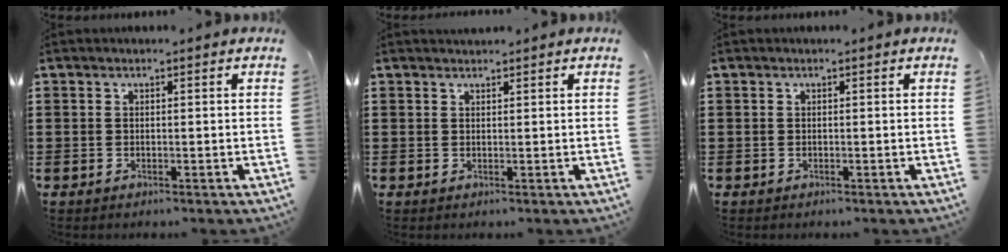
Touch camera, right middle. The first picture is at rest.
{"total": 0.9, "force": [0.9, 0.2, 0.0], "torque": [-0.001, 0.001, 0.016]}
{"total": 0.0}